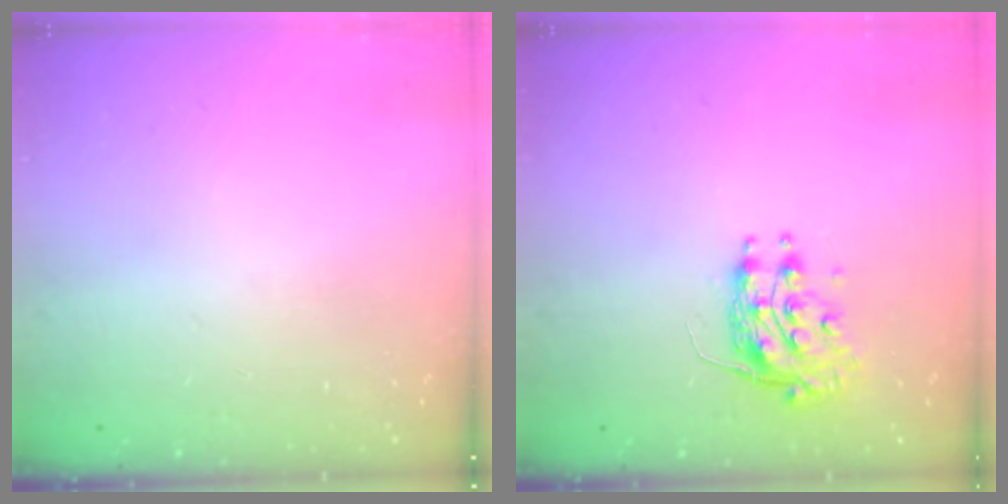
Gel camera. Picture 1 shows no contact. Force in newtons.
{"total": 8.8, "press": 8.8, "slide": 0.0}